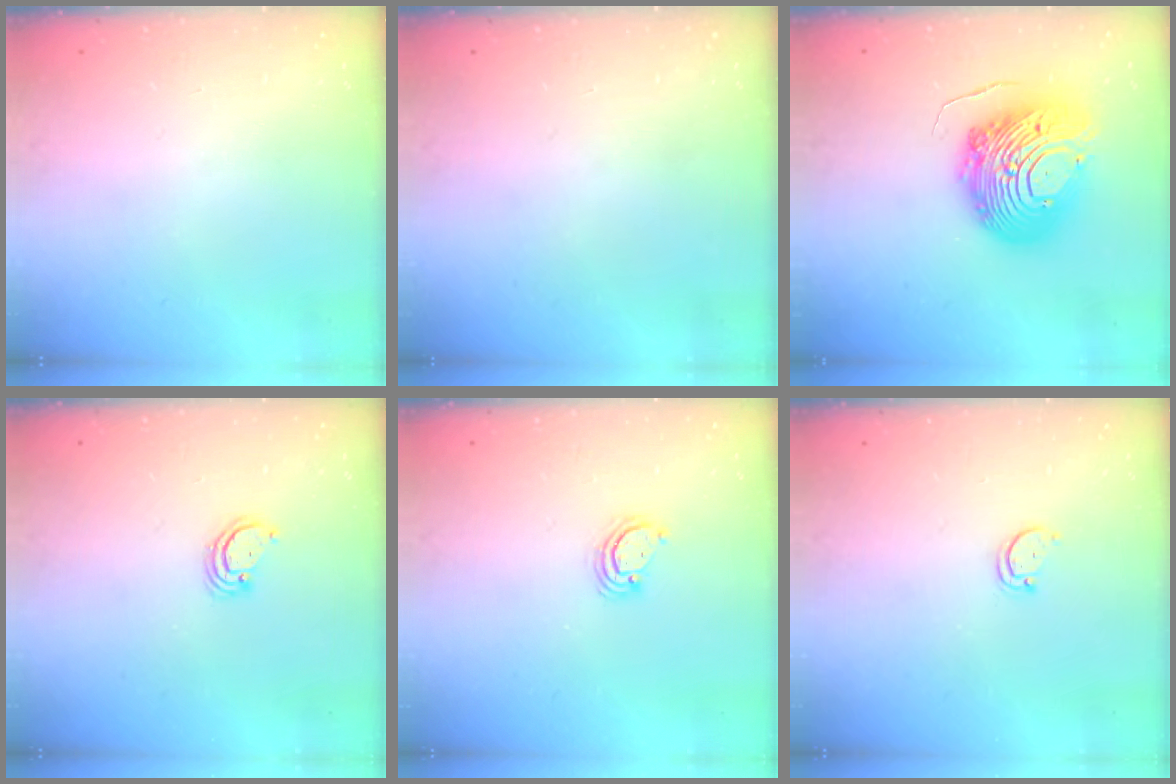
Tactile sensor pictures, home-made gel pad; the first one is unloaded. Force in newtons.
{"total": 0.0}
{"total": 16.1, "press": 16.0, "slide": 1.8}
{"total": 2.6, "press": 2.6, "slide": 0.2}
{"total": 2.6, "press": 2.6, "slide": 0.3}
{"total": 2.6, "press": 2.5, "slide": 0.4}